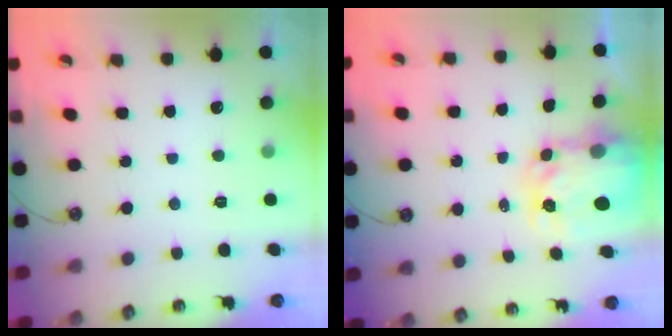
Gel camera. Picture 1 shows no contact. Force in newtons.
{"total": 6.1, "press": 6.1, "slide": 0.5}